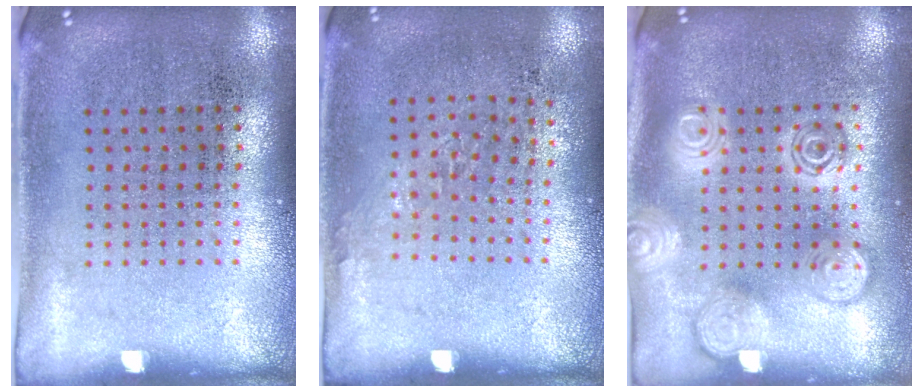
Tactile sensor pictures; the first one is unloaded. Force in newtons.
{"total": 0.9, "press": 0.7, "slide": 0.7}
{"total": 2.6, "press": 2.6, "slide": 0.3}